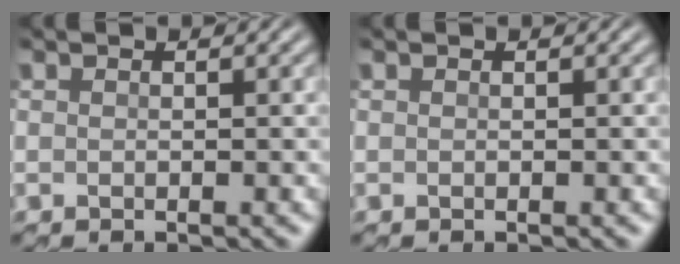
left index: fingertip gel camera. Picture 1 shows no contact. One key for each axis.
{"total": 0.0}